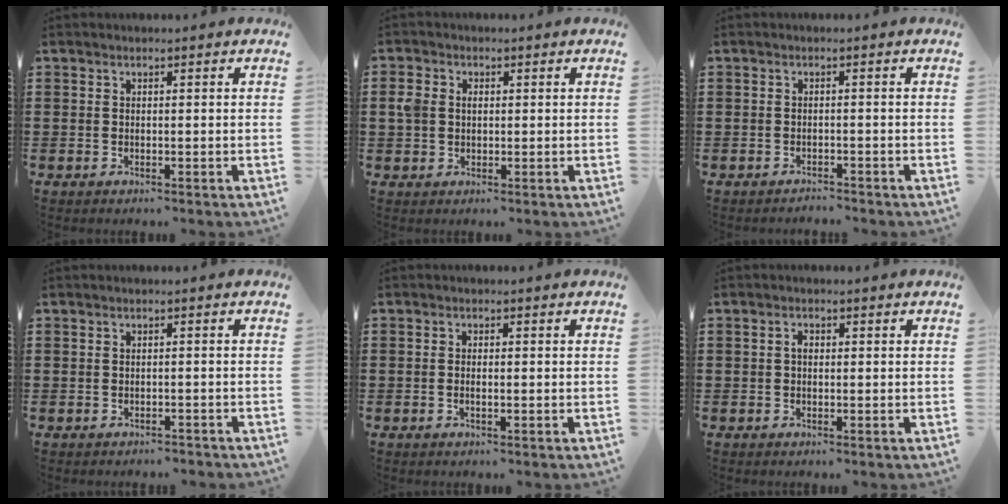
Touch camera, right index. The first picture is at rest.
{"total": 2.7, "force": [0.3, 2.1, 1.6], "torque": [-0.052, 0.005, 0.000]}
{"total": 1.3, "force": [-1.3, 0.0, -0.1], "torque": [-0.001, 0.001, -0.030]}
{"total": 1.1, "force": [-1.0, 0.2, 0.0], "torque": [-0.004, 0.000, -0.023]}
{"total": 1.0, "force": [-0.3, 0.3, 0.9], "torque": [-0.017, -0.004, -0.004]}
{"total": 1.2, "force": [0.0, 0.7, 0.9], "torque": [-0.019, 0.004, -0.001]}